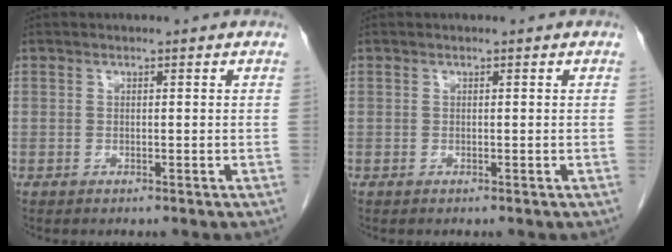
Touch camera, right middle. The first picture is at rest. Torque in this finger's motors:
{"motor_torque": [-0.01, 0.00, 0.00, 0.00]}